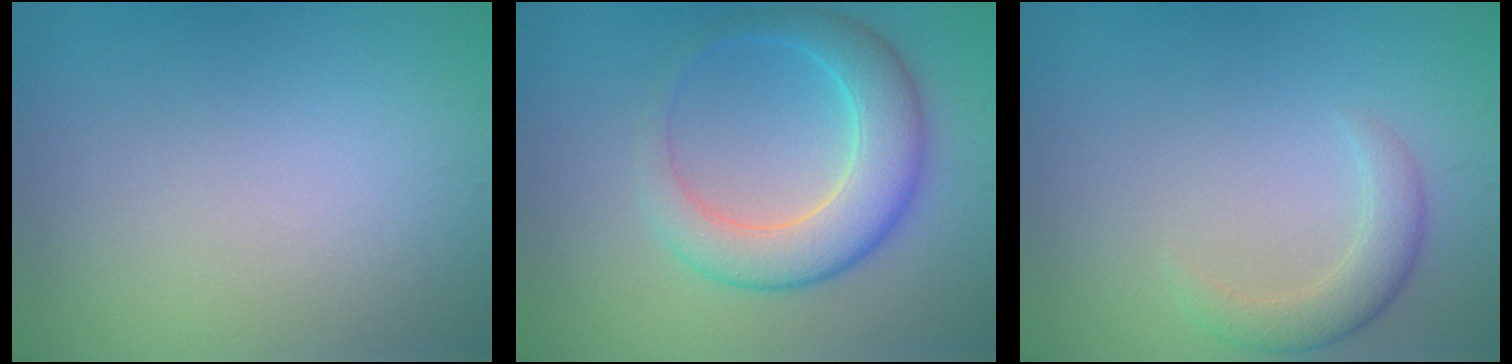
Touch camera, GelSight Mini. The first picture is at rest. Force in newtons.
{"total": 6.1, "press": 6.1, "slide": 0.3}
{"total": 2.8, "press": 2.8, "slide": 0.0}